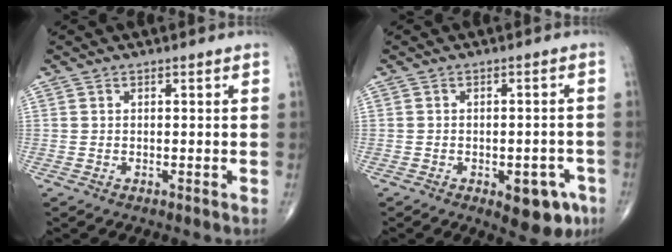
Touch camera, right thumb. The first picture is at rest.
{"total": 8.1, "force": [-3.9, 4.0, 5.9], "torque": [-0.047, 0.020, -0.040]}